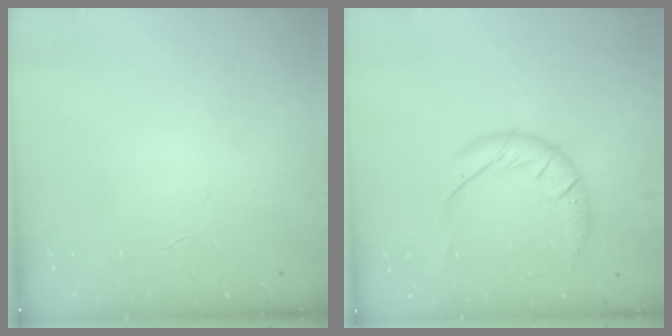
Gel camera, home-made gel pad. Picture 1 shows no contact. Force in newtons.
{"total": 12.6, "press": 12.5, "slide": 1.5}